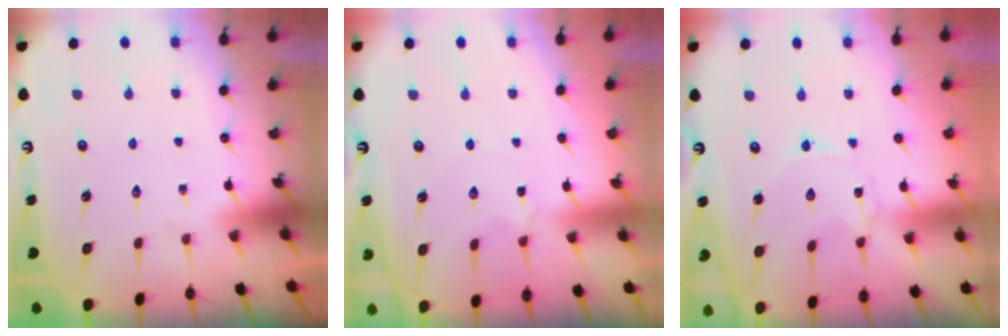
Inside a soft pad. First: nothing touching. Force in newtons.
{"total": 3.7, "press": 3.7, "slide": 0.5}
{"total": 0.0}